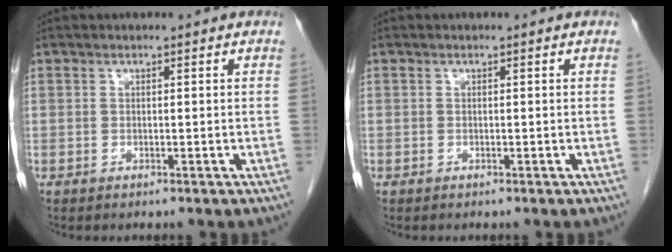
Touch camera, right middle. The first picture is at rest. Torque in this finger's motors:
{"motor_torque": [1.19, -0.95, 0.44, -0.01]}